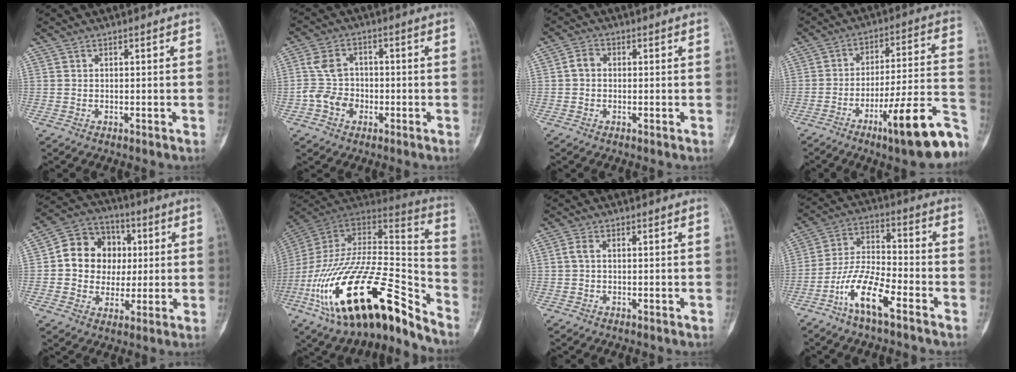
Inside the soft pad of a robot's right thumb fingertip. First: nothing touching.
{"total": 6.8, "force": [-1.7, 5.6, 3.4], "torque": [-0.043, 0.020, -0.036]}
{"total": 2.6, "force": [-0.1, 2.1, 1.5], "torque": [-0.021, 0.010, -0.009]}
{"total": 20.0, "force": [-10.6, 4.2, 16.5], "torque": [-0.195, 0.073, -0.155]}
{"total": 13.4, "force": [1.3, 11.7, 6.5], "torque": [-0.062, 0.019, 0.018]}
{"total": 30.5, "force": [-18.1, 9.9, 22.5], "torque": [-0.387, 0.068, -0.307]}
{"total": 1.6, "force": [0.0, 0.8, 1.4], "torque": [-0.031, 0.000, -0.004]}
{"total": 11.5, "force": [-6.7, 3.3, 8.8], "torque": [-0.182, 0.046, -0.131]}